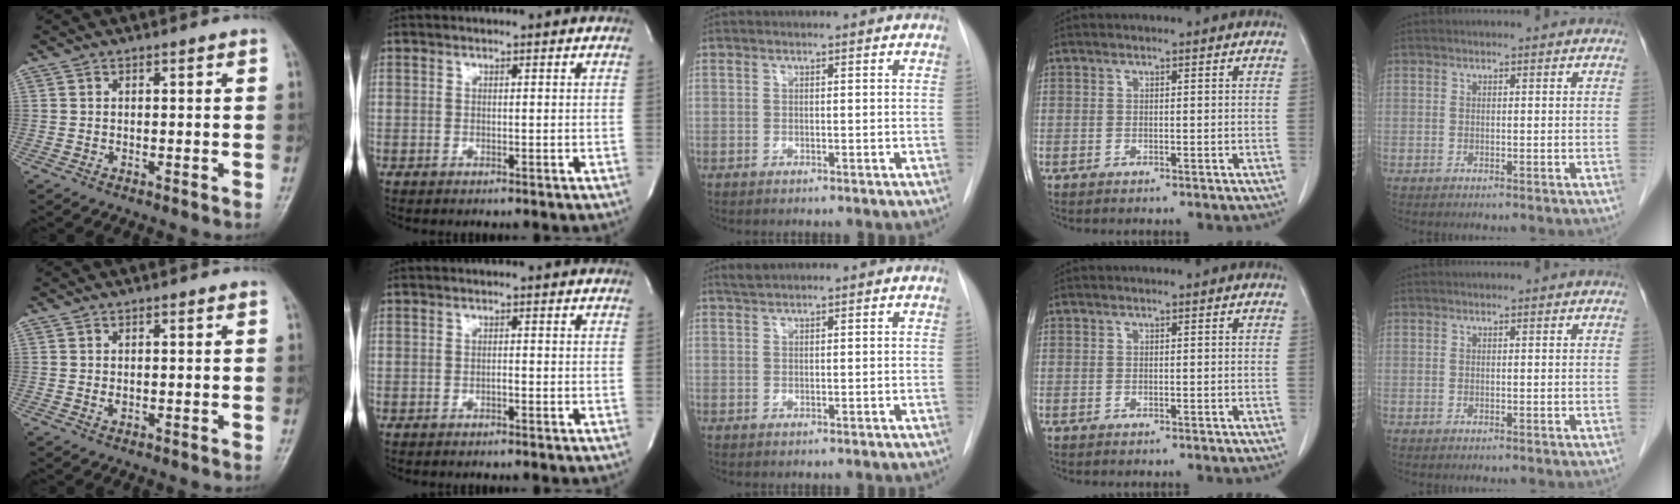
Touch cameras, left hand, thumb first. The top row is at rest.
{"thumb": {"total": 1.2, "force": [0.4, 0.7, 0.9], "torque": [-0.013, -0.001, 0.009]}, "index": {"total": 0.6, "force": [-0.4, 0.1, 0.4], "torque": [-0.007, -0.001, -0.009]}, "middle": {"total": 1.0, "force": [1.0, -0.1, 0.2], "torque": [-0.005, 0.006, 0.023]}}